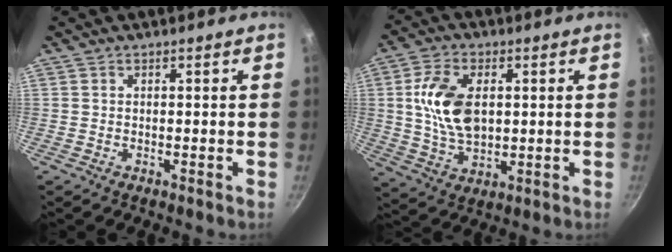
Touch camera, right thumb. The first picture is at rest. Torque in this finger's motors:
{"motor_torque": [-1.40, 1.03, 1.26, 0.05, 0.24]}